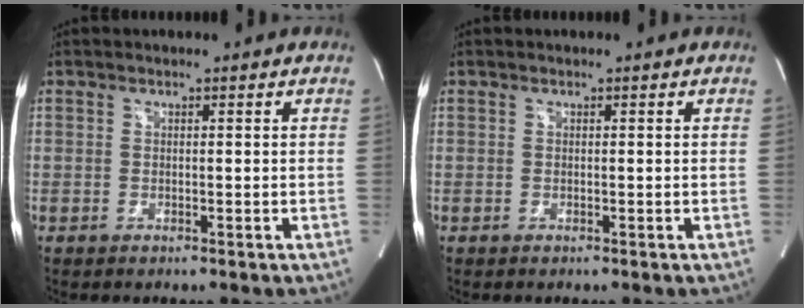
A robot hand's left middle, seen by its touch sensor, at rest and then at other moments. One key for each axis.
{"total": 0.0}